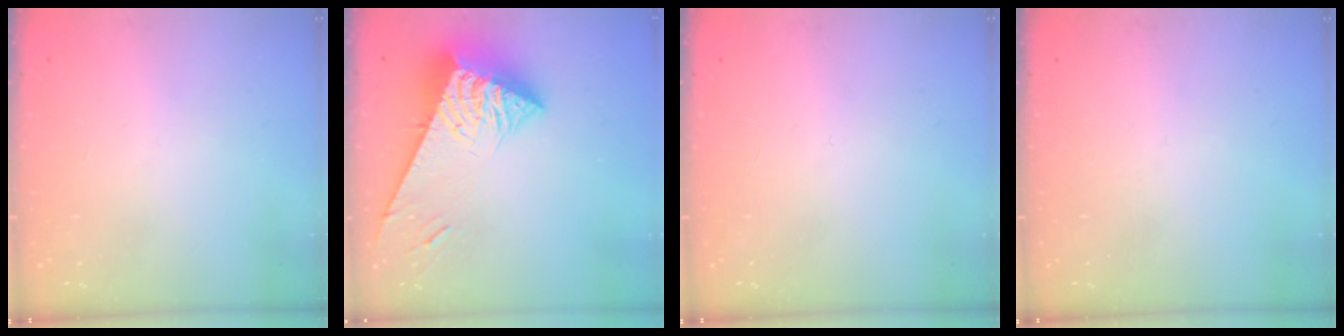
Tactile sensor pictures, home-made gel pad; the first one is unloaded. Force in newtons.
{"total": 8.6, "press": 8.5, "slide": 0.9}
{"total": 0.0}
{"total": 0.0}